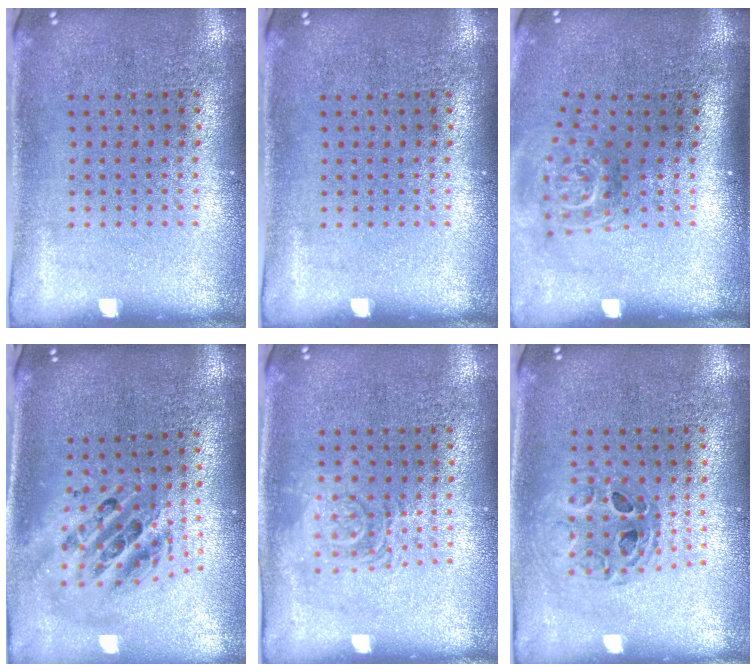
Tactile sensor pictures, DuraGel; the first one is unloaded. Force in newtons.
{"total": 0.0}
{"total": 1.8, "press": 1.3, "slide": 1.3}
{"total": 2.2, "press": 1.7, "slide": 1.4}
{"total": 1.2, "press": 1.2, "slide": 0.2}
{"total": 0.9, "press": 0.9, "slide": 0.2}